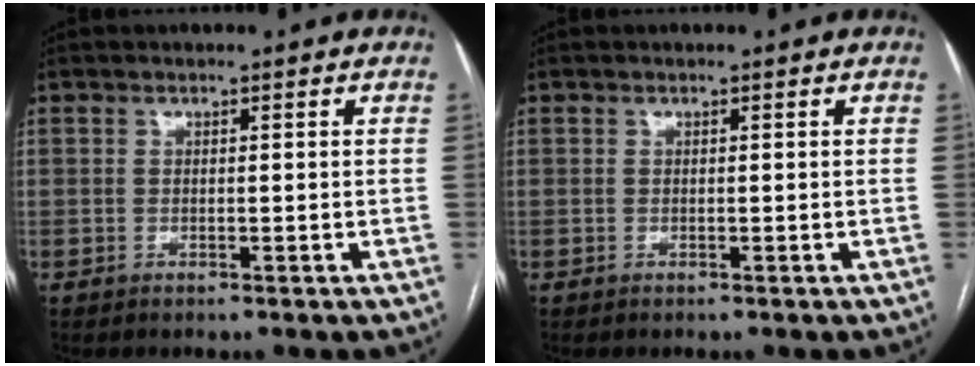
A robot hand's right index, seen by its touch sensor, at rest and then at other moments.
{"total": 0.0}